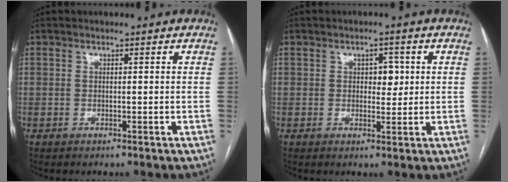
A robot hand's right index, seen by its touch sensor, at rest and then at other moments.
{"total": 3.1, "force": [0.7, 1.9, 2.4], "torque": [-0.029, 0.006, 0.011]}